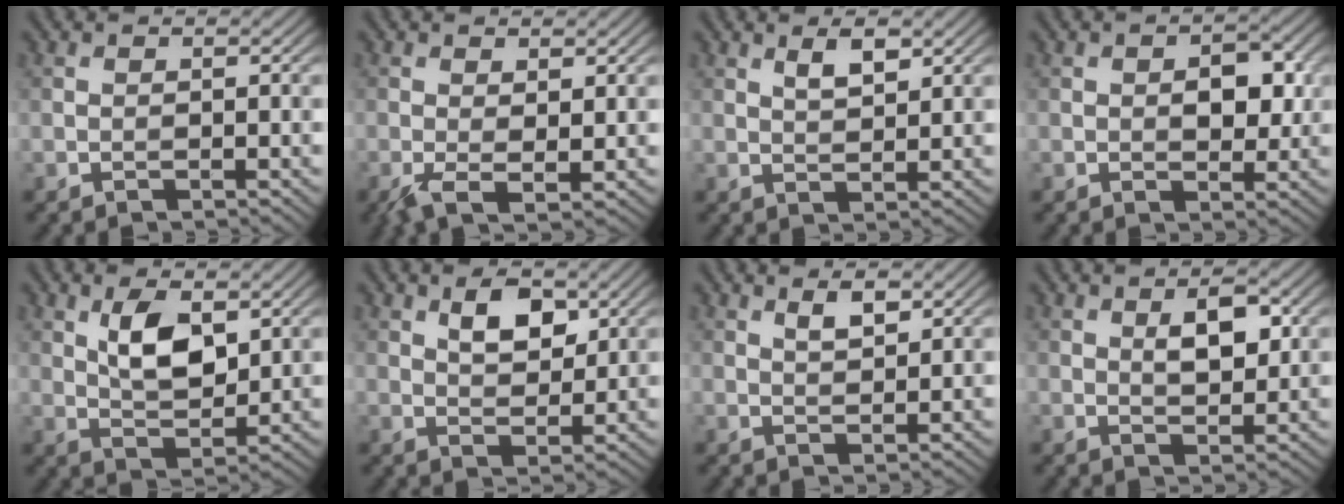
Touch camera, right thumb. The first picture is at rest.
{"total": 3.2, "force": [-0.5, 1.2, 2.9], "torque": [-0.072, -0.006, -0.009]}
{"total": 2.9, "force": [1.7, 1.0, 2.1], "torque": [-0.041, -0.002, 0.034]}
{"total": 4.4, "force": [0.4, 2.6, 3.5], "torque": [-0.052, -0.002, 0.004]}
{"total": 6.5, "force": [2.4, 3.2, 5.1], "torque": [-0.100, -0.004, 0.046]}
{"total": 4.9, "force": [2.4, 2.7, 3.3], "torque": [-0.059, -0.003, 0.043]}
{"total": 2.6, "force": [1.6, 0.9, 1.8], "torque": [-0.036, -0.002, 0.032]}
{"total": 4.6, "force": [1.5, 2.1, 3.8], "torque": [-0.066, -0.002, 0.027]}